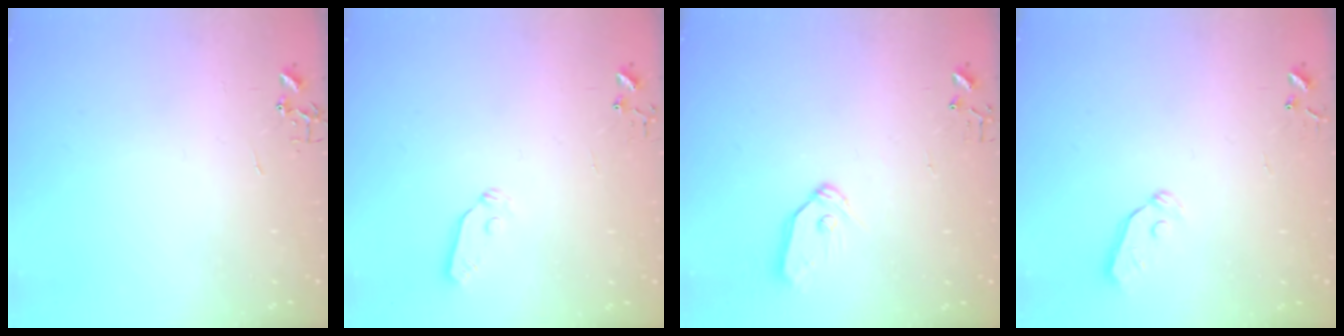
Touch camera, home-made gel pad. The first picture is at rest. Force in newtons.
{"total": 3.8, "press": 3.8, "slide": 0.6}
{"total": 8.4, "press": 8.4, "slide": 0.5}
{"total": 3.0, "press": 3.0, "slide": 0.3}